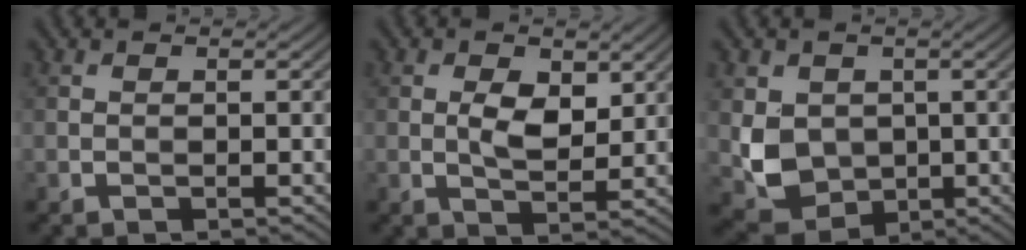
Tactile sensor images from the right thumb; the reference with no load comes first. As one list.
[{"total": 4.3, "force": [1.1, 2.2, 3.6], "torque": [-0.071, -0.006, 0.021]}, {"total": 6.3, "force": [0.2, 5.5, 3.2], "torque": [-0.082, -0.016, 0.007]}]